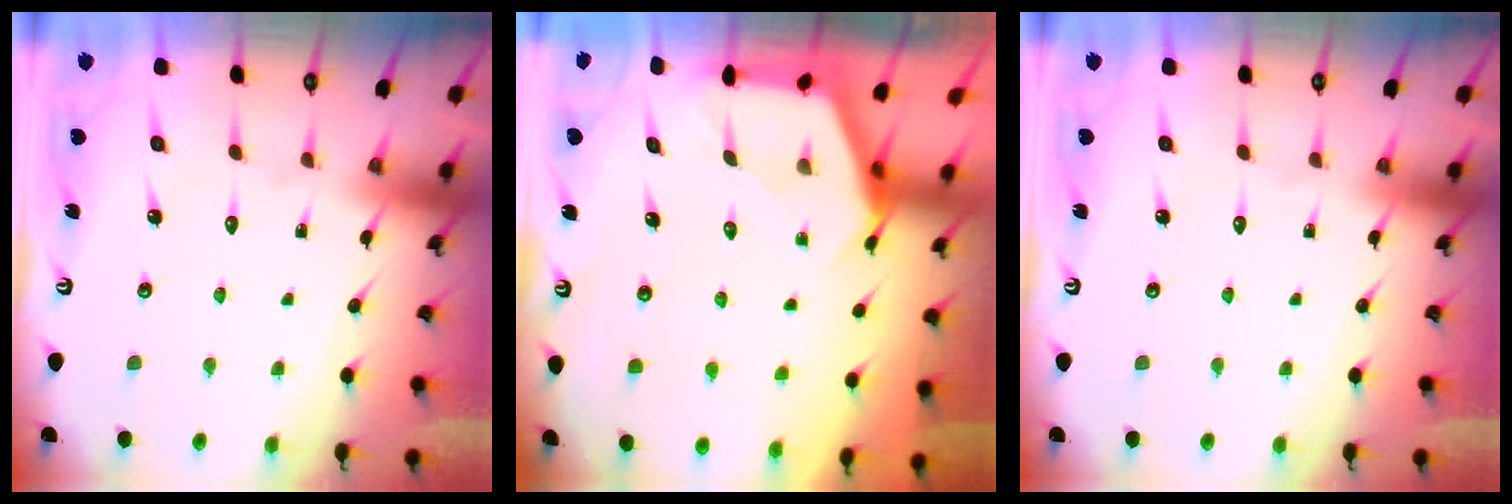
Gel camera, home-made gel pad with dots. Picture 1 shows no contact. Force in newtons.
{"total": 2.6, "press": 2.6, "slide": 0.4}
{"total": 0.0}